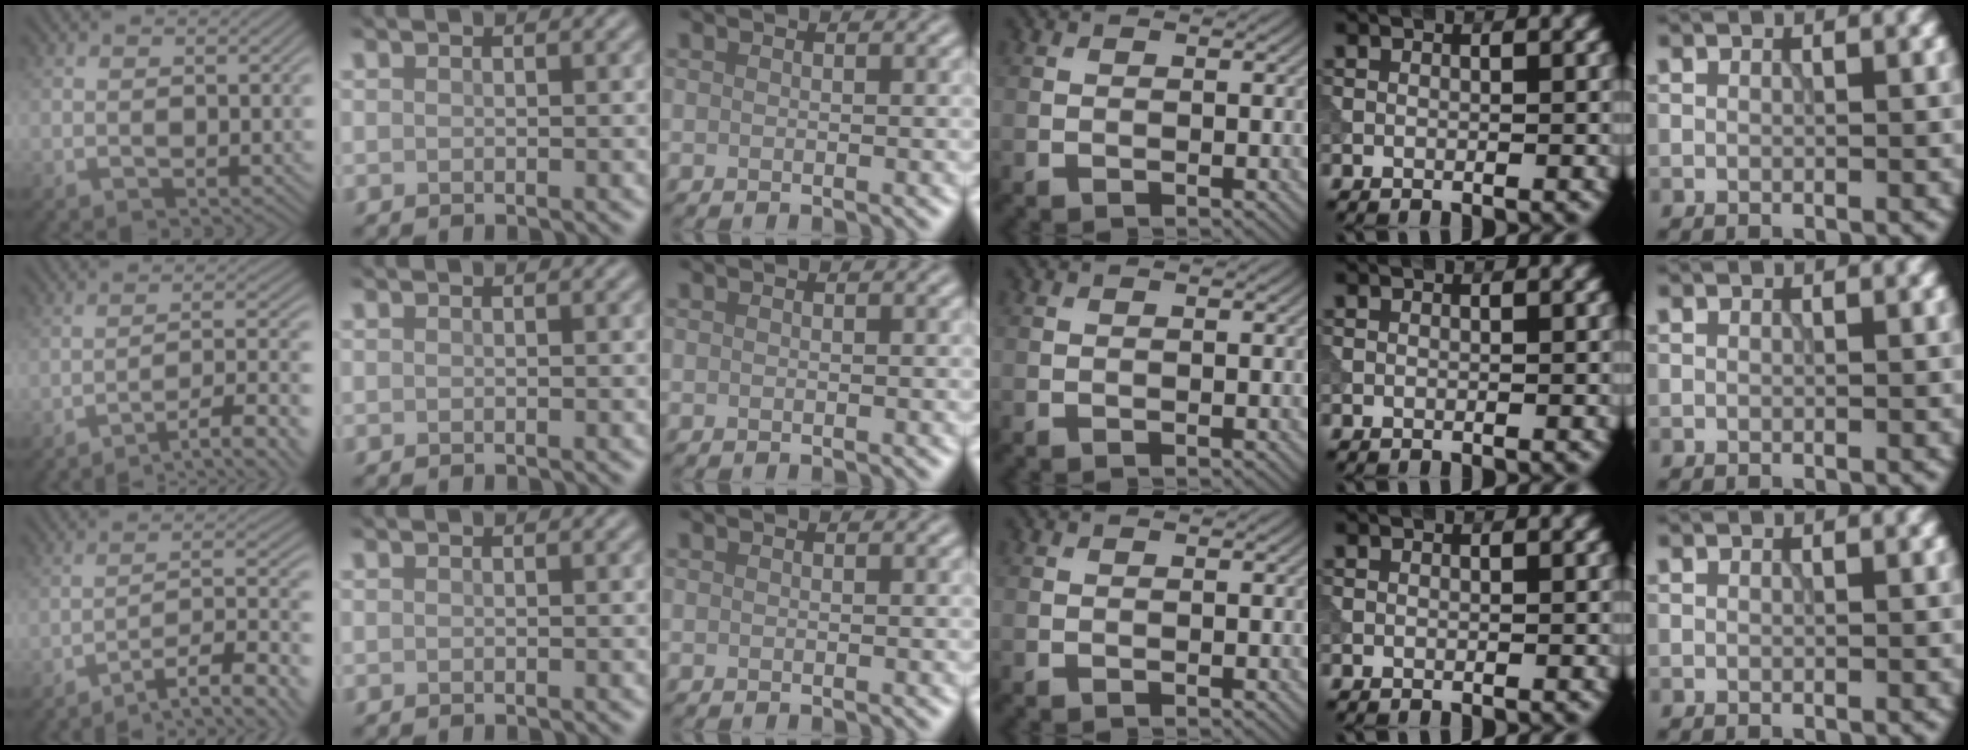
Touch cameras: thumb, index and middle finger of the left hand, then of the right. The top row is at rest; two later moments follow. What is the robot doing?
{"motion": "extract", "object": "tissue"}